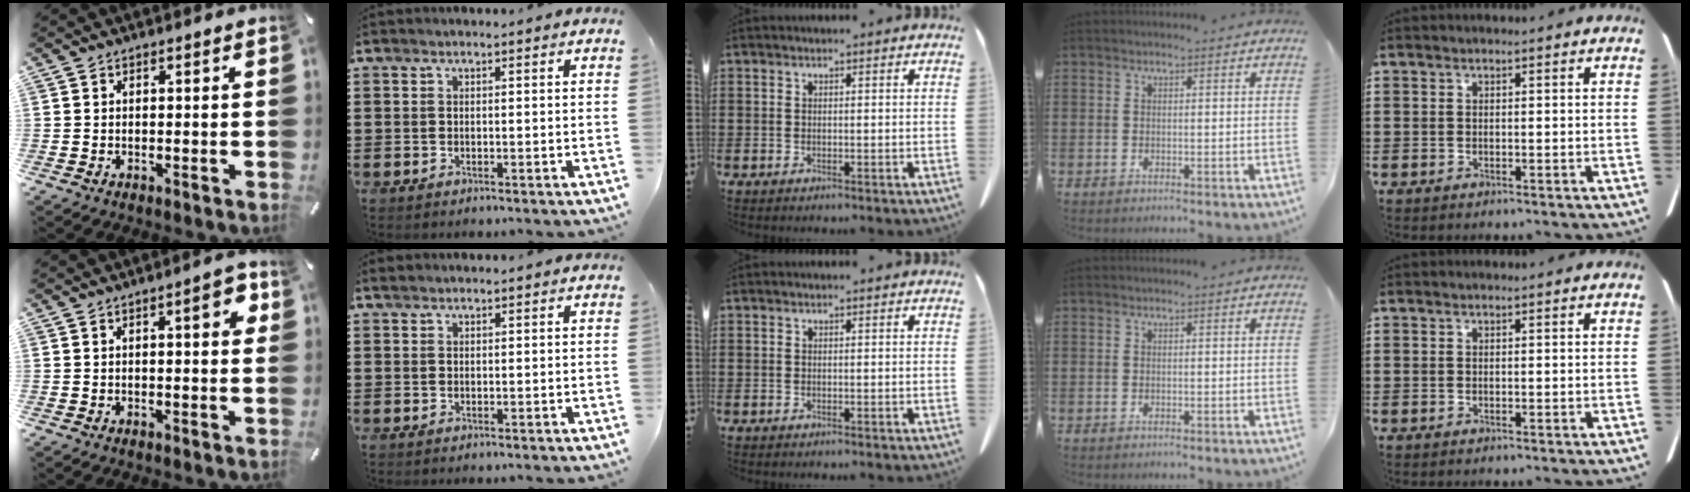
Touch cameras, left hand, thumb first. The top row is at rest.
{"thumb": {"total": 5.6, "force": [1.6, 1.9, 5.0], "torque": [-0.059, -0.005, 0.016]}, "index": {"total": 1.4, "force": [1.2, 0.4, 0.3], "torque": [-0.010, 0.003, 0.024]}}